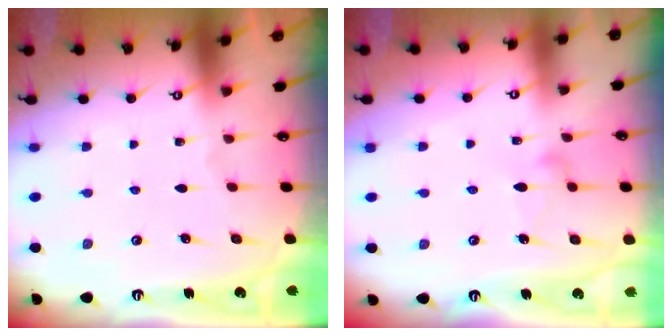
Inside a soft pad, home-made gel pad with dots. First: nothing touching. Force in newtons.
{"total": 8.1, "press": 8.1, "slide": 0.5}